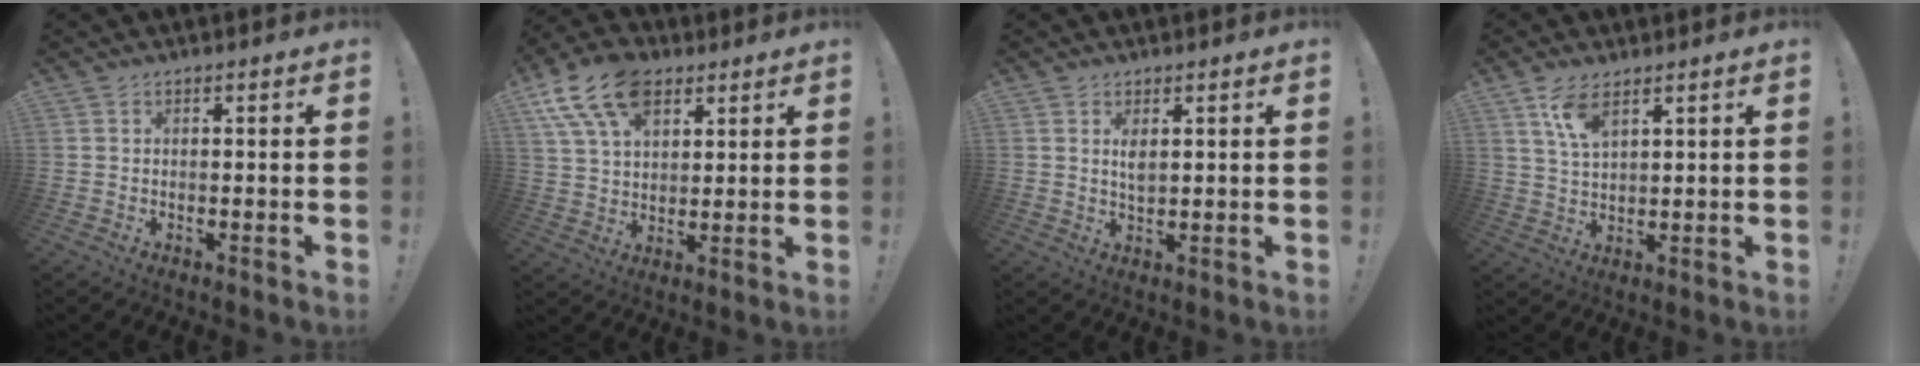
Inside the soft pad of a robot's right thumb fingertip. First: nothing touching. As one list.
[{"total": 15.2, "force": [8.2, 9.3, 8.8], "torque": [-0.171, -0.028, 0.154]}, {"total": 3.1, "force": [1.3, 1.4, 2.4], "torque": [-0.032, -0.011, 0.018]}, {"total": 7.2, "force": [4.4, 2.9, 4.9], "torque": [-0.091, -0.015, 0.080]}]